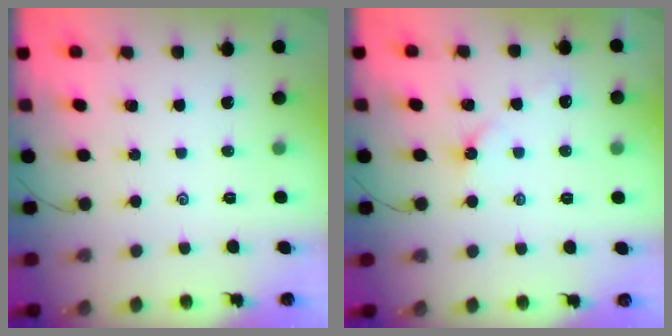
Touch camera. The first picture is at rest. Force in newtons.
{"total": 2.9, "press": 2.9, "slide": 0.6}